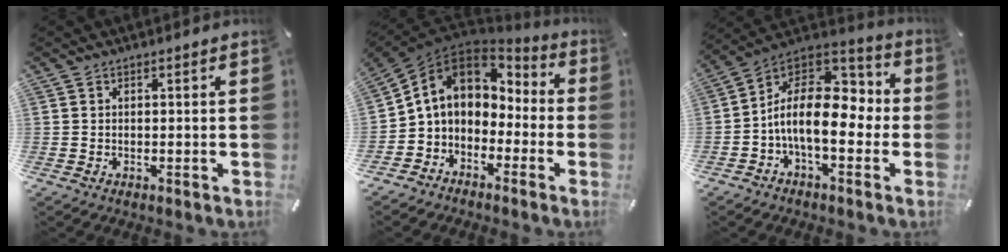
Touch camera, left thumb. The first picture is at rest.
{"total": 9.4, "force": [0.5, 8.3, 4.5], "torque": [-0.103, 0.004, 0.010]}
{"total": 15.6, "force": [-2.7, 8.8, 12.7], "torque": [-0.220, 0.003, -0.045]}